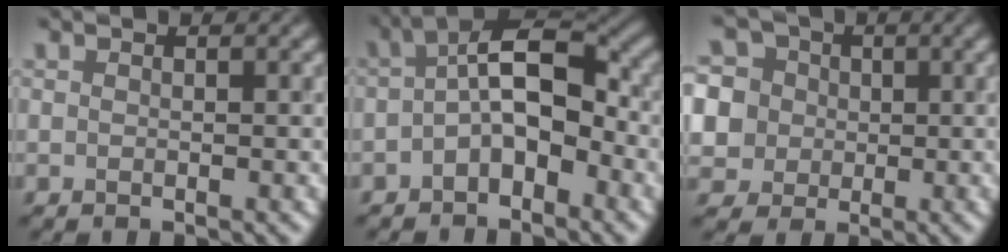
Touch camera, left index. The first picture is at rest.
{"total": 6.1, "force": [-1.0, 2.9, 5.3], "torque": [-0.086, 0.018, -0.028]}
{"total": 9.6, "force": [3.0, 8.1, 4.1], "torque": [-0.090, 0.033, 0.026]}